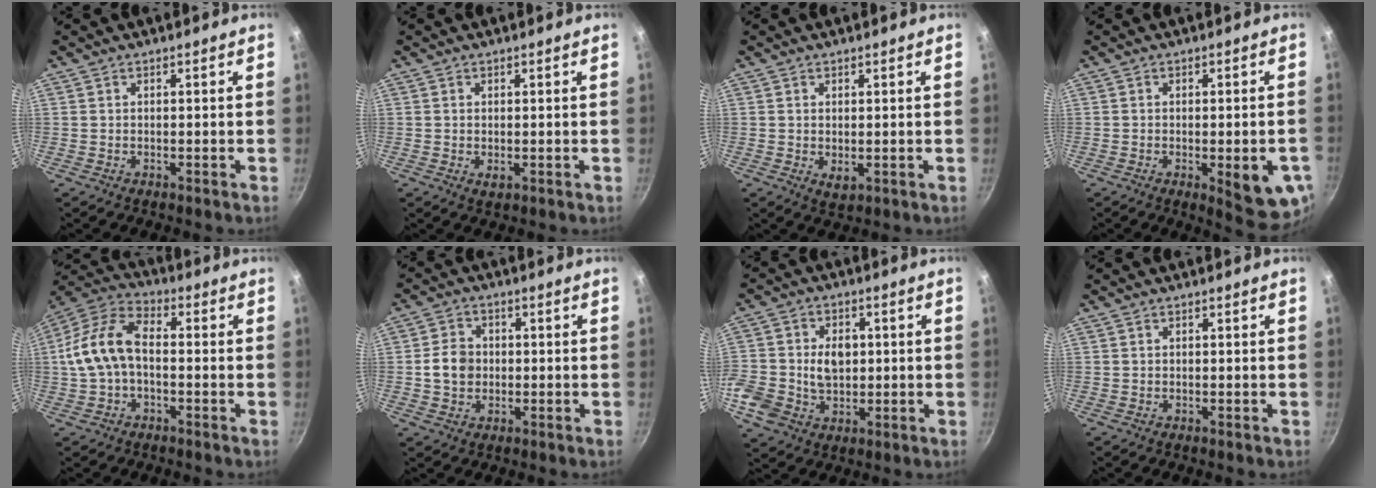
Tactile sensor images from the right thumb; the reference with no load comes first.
{"total": 1.3, "force": [0.0, 0.6, 1.1], "torque": [-0.019, -0.004, 0.001]}
{"total": 2.2, "force": [0.3, 1.2, 1.8], "torque": [-0.030, -0.009, 0.007]}
{"total": 10.5, "force": [-3.0, 3.1, 9.5], "torque": [-0.091, 0.001, -0.030]}
{"total": 12.0, "force": [-0.7, 7.1, 9.7], "torque": [-0.180, 0.042, -0.028]}
{"total": 6.1, "force": [-0.2, 5.1, 3.2], "torque": [-0.037, 0.012, -0.009]}
{"total": 12.5, "force": [-0.7, 9.9, 7.6], "torque": [-0.145, 0.012, -0.012]}
{"total": 0.0}